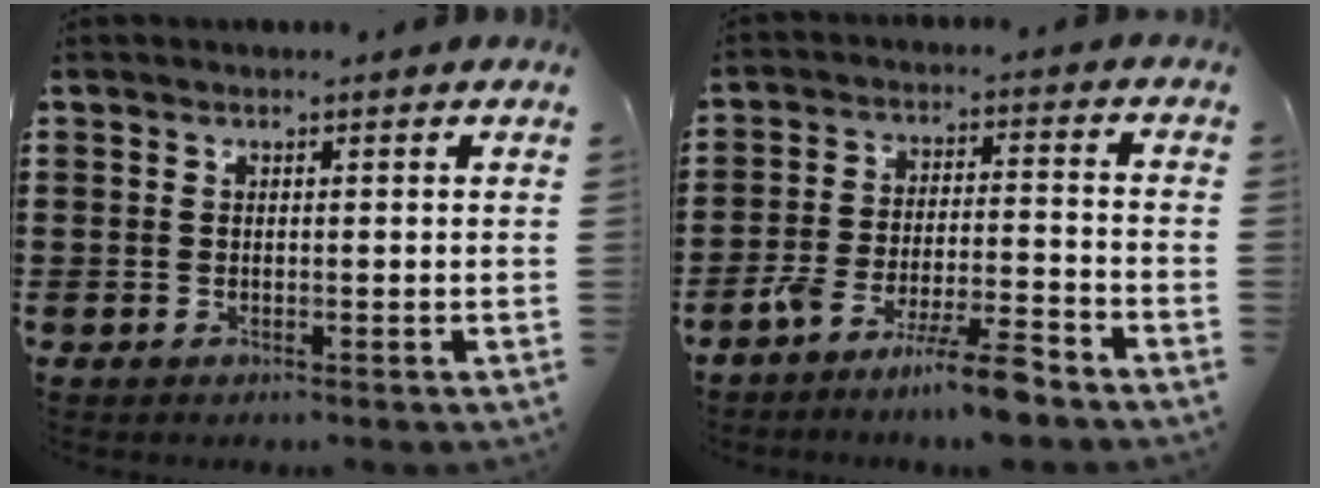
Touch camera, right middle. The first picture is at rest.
{"total": 8.6, "force": [-7.0, 0.7, 4.9], "torque": [-0.092, 0.004, -0.133]}